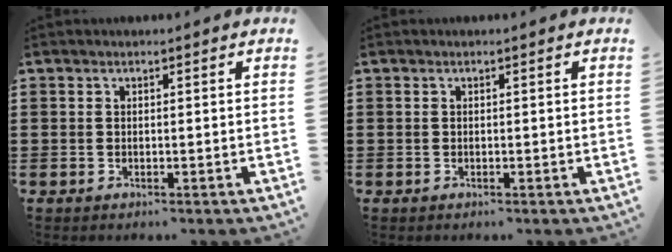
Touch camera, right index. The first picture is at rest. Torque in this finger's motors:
{"motor_torque": [0.00, 0.00, 0.00, 0.00]}